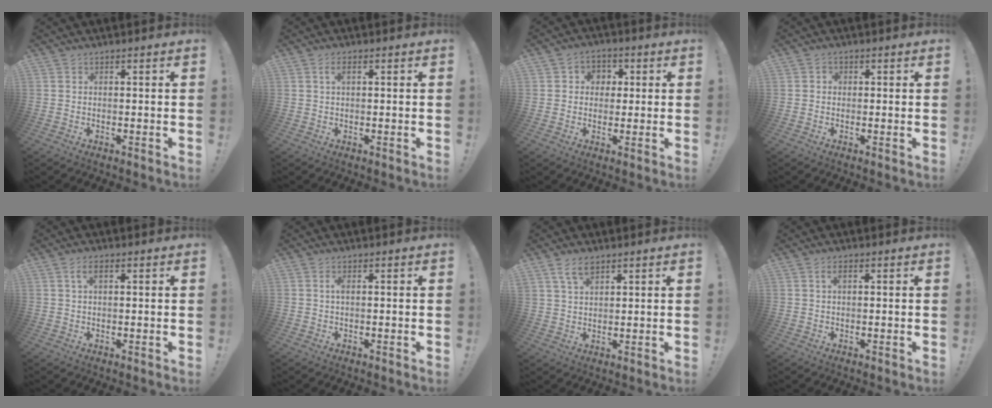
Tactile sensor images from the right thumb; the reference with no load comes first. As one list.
[{"total": 2.0, "force": [0.6, 0.7, 1.8], "torque": [-0.028, 0.003, 0.007]}, {"total": 5.3, "force": [0.2, 5.1, 1.3], "torque": [-0.011, 0.007, 0.004]}, {"total": 1.5, "force": [-0.3, 1.2, 0.8], "torque": [-0.016, 0.006, -0.005]}, {"total": 2.8, "force": [1.0, 1.2, 2.4], "torque": [-0.040, 0.004, 0.015]}, {"total": 1.5, "force": [0.1, 0.4, 1.4], "torque": [-0.028, 0.003, 0.000]}, {"total": 5.2, "force": [3.3, 2.4, 3.2], "torque": [-0.054, -0.012, 0.061]}, {"total": 1.7, "force": [0.5, 0.6, 1.5], "torque": [-0.023, 0.003, 0.005]}]